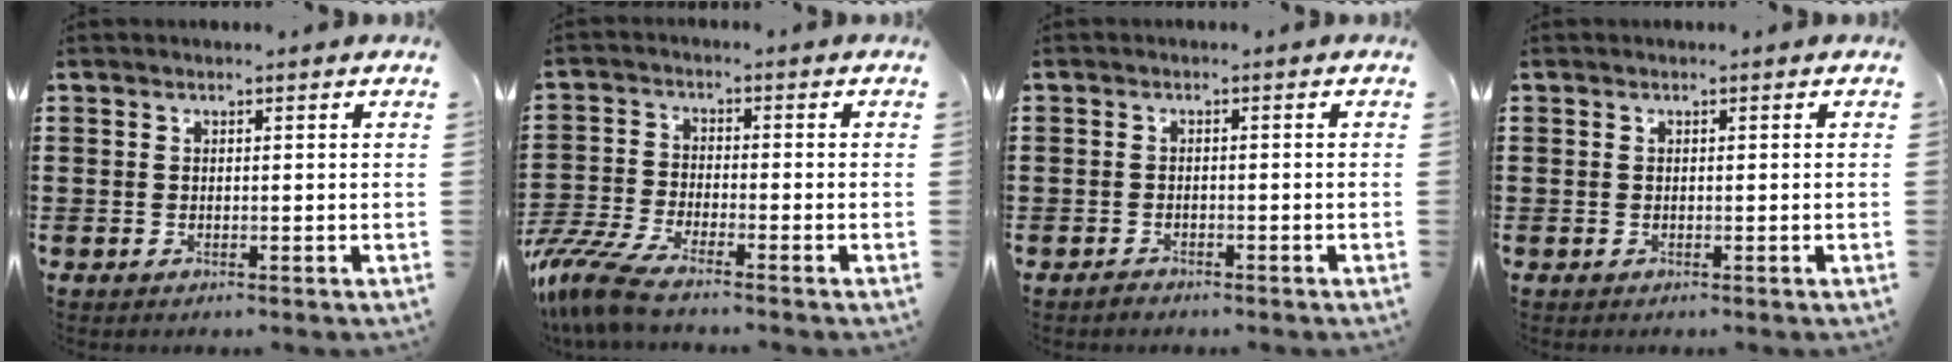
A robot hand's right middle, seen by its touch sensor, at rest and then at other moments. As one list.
[{"total": 7.1, "force": [-6.1, 0.7, 3.5], "torque": [-0.107, -0.016, -0.127]}, {"total": 1.1, "force": [-1.0, 0.4, 0.0], "torque": [-0.003, 0.002, -0.023]}, {"total": 0.0}]